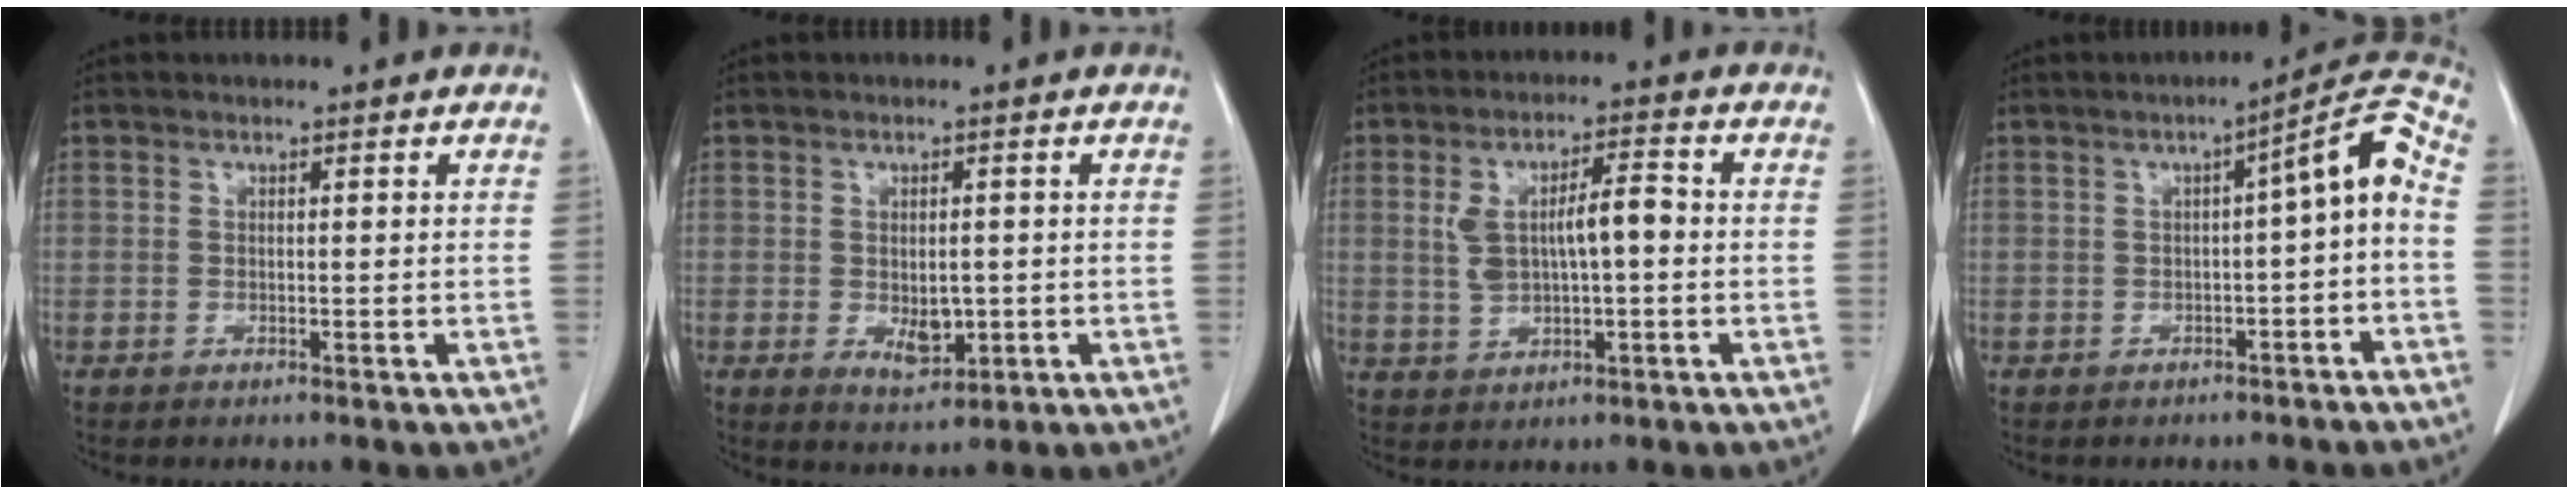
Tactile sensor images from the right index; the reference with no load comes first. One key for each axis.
{"total": 4.3, "fx": -0.5, "fy": 2.4, "fz": 3.5, "tx": -0.056, "ty": -0.008, "tz": 0.003}
{"total": 7.8, "fx": 0.5, "fy": 2.6, "fz": 7.3, "tx": -0.144, "ty": 0.020, "tz": 0.015}
{"total": 7.5, "fx": -0.8, "fy": 1.0, "fz": 7.4, "tx": -0.092, "ty": 0.031, "tz": -0.017}